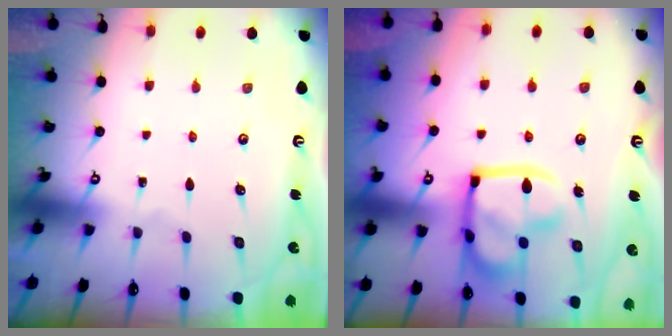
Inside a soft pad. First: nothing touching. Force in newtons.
{"total": 18.0, "press": 17.9, "slide": 2.0}